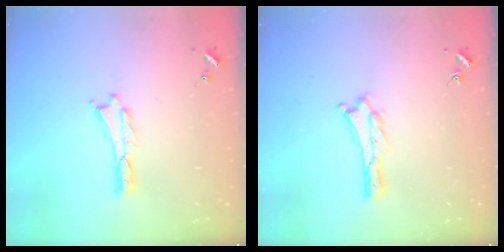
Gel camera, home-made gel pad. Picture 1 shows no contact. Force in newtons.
{"total": 0.7, "press": 0.6, "slide": 0.2}